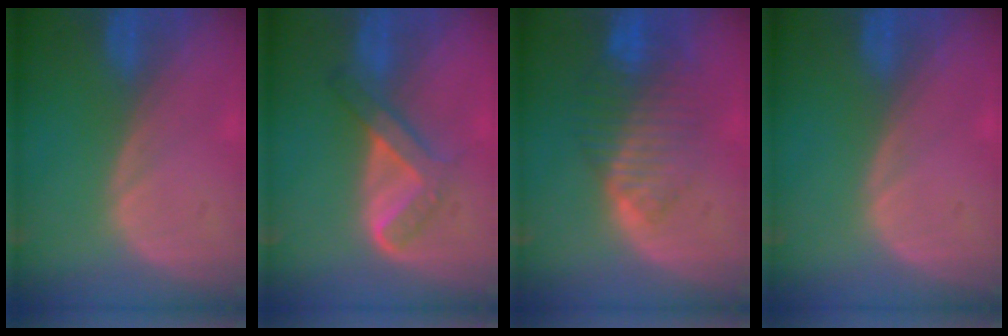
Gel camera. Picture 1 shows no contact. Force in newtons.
{"total": 5.3, "press": 5.1, "slide": 1.5}
{"total": 8.4, "press": 7.2, "slide": 4.3}
{"total": 0.0}